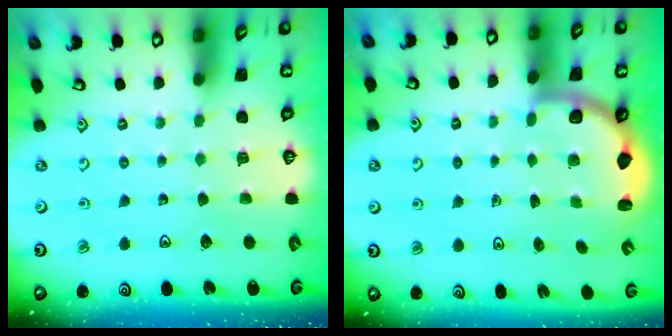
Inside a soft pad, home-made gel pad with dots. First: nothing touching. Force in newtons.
{"total": 3.1, "press": 2.7, "slide": 1.5}